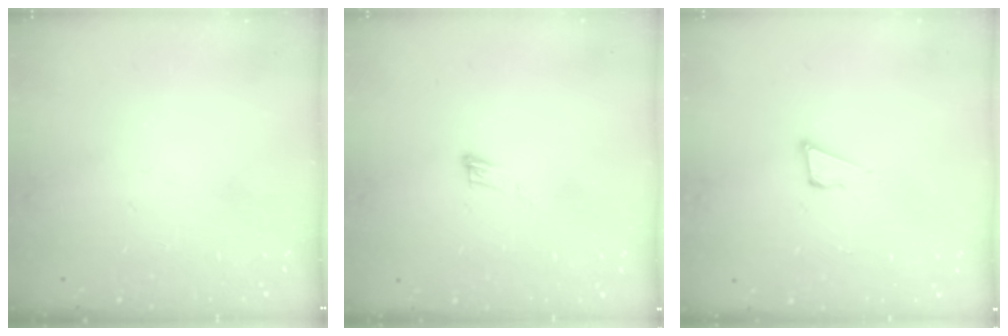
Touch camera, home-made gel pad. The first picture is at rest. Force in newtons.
{"total": 3.8, "press": 3.8, "slide": 0.3}
{"total": 3.8, "press": 3.7, "slide": 0.9}